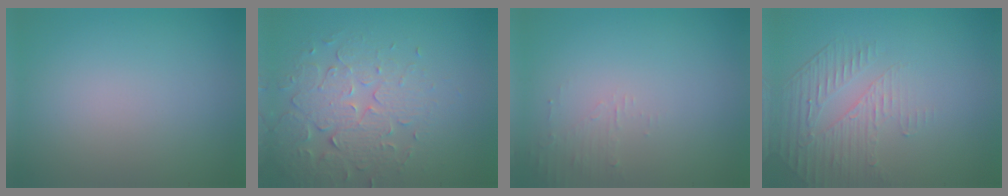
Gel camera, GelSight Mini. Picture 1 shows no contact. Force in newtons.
{"total": 4.4, "press": 4.1, "slide": 1.7}
{"total": 1.3, "press": 1.2, "slide": 0.3}
{"total": 1.9, "press": 1.3, "slide": 1.3}